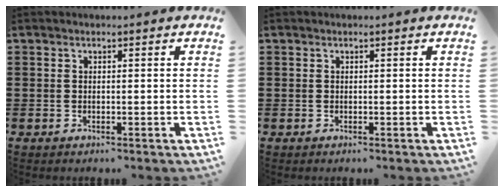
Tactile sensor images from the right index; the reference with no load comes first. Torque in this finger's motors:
{"motor_torque": [0.00, 0.00, 0.00, -0.01]}